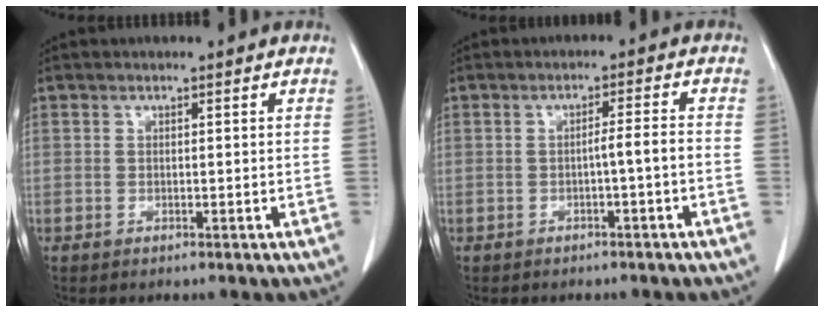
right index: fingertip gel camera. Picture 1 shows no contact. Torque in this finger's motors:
{"motor_torque": [0.07, -0.11, 0.19, 0.04]}